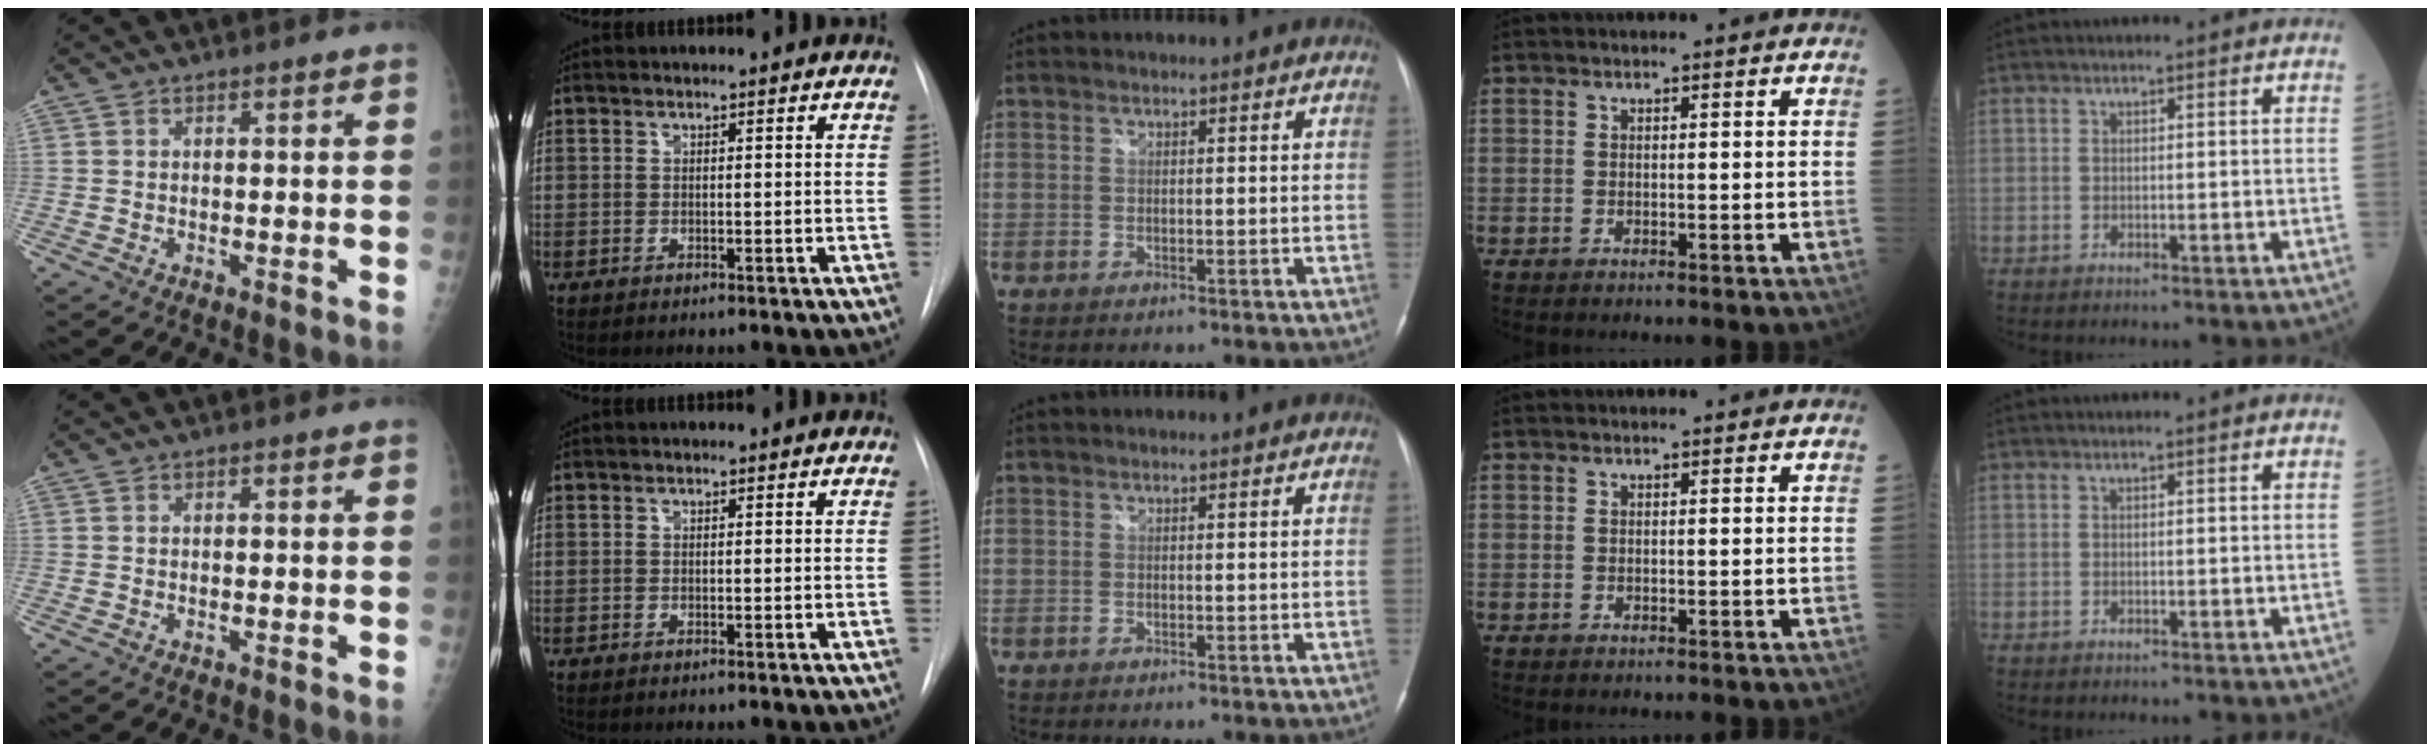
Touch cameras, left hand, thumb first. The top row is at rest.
{}